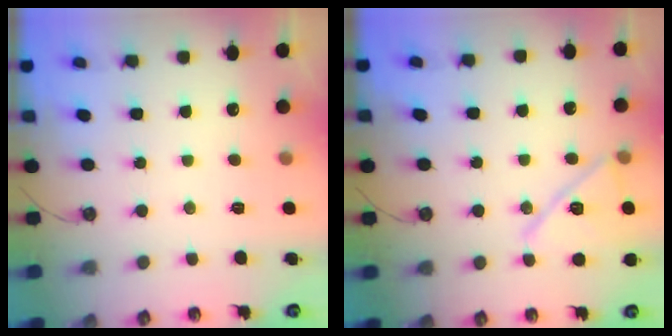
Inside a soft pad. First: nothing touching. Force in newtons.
{"total": 15.1, "press": 14.9, "slide": 2.7}